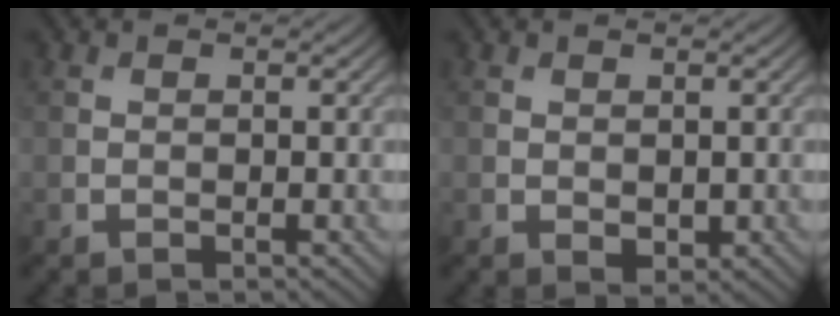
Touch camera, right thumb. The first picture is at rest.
{"total": 1.2, "force": [0.3, 0.9, 0.8], "torque": [-0.014, -0.006, 0.010]}